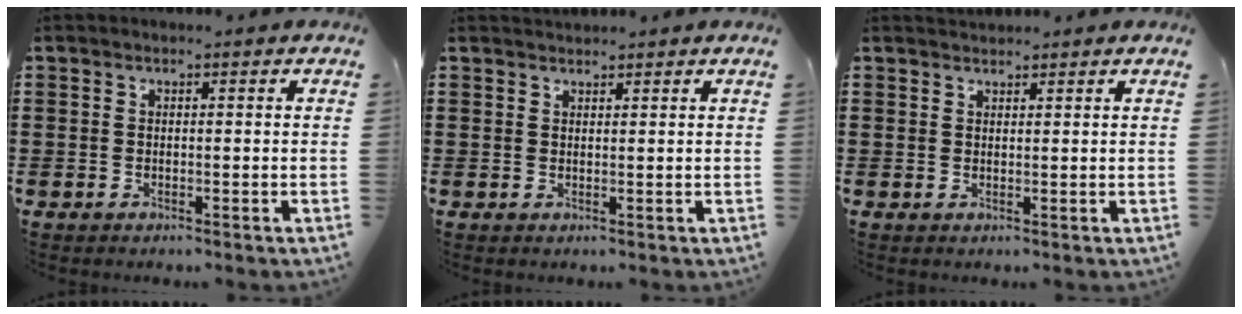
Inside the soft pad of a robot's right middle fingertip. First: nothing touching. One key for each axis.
{"total": 1.2, "fx": 1.2, "fy": 0.2, "fz": -0.1, "tx": -0.001, "ty": -0.001, "tz": 0.023}
{"total": 1.3, "fx": 1.2, "fy": 0.2, "fz": -0.1, "tx": -0.002, "ty": 0.000, "tz": 0.024}